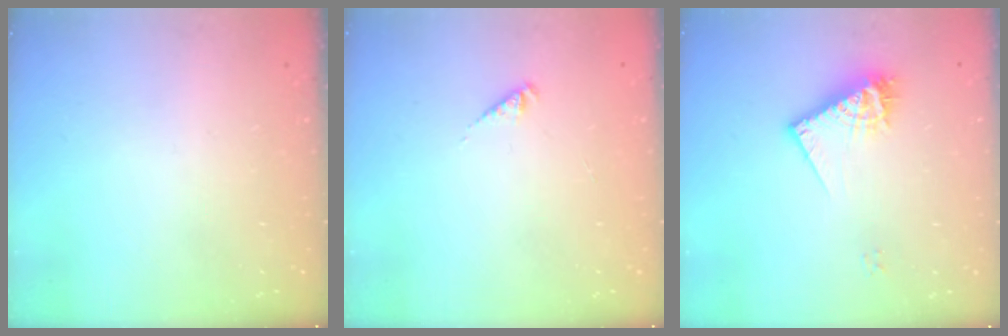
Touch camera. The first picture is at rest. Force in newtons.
{"total": 2.4, "press": 2.4, "slide": 0.4}
{"total": 11.0, "press": 10.9, "slide": 0.9}